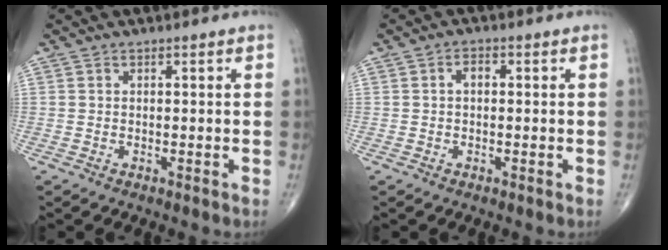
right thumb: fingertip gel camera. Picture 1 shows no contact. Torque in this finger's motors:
{"motor_torque": [0.49, 0.61, 0.53, 0.06, -0.07]}